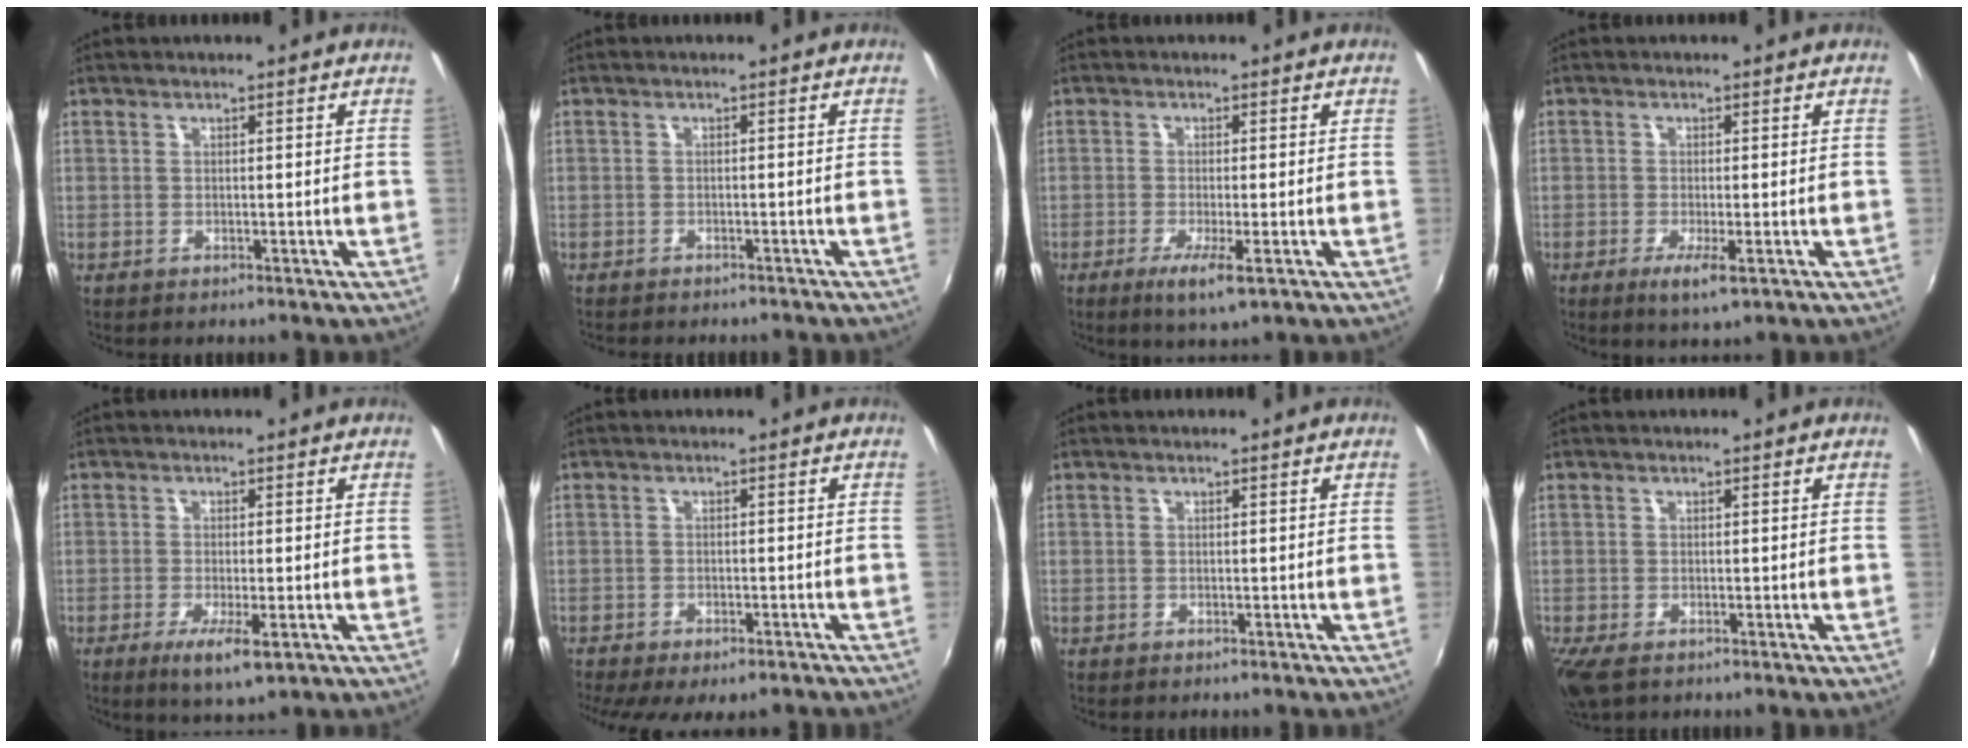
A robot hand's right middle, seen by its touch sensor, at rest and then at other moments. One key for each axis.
{"total": 3.8, "fx": -3.5, "fy": 0.8, "fz": 1.4, "tx": -0.035, "ty": -0.012, "tz": -0.050}
{"total": 4.7, "fx": -2.0, "fy": 0.1, "fz": 4.3, "tx": -0.089, "ty": -0.016, "tz": -0.038}
{"total": 3.7, "fx": -1.4, "fy": 0.2, "fz": 3.4, "tx": -0.071, "ty": -0.014, "tz": -0.027}
{"total": 5.6, "fx": -2.4, "fy": 0.9, "fz": 4.9, "tx": -0.099, "ty": -0.020, "tz": -0.039}
{"total": 9.3, "fx": -7.2, "fy": 2.8, "fz": 5.2, "tx": -0.111, "ty": -0.038, "tz": -0.106}
{"total": 0.0}
{"total": 3.7, "fx": -2.3, "fy": 1.5, "fz": 2.5, "tx": -0.052, "ty": -0.017, "tz": -0.040}